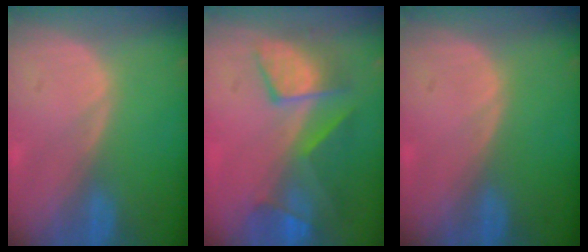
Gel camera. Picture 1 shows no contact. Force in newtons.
{"total": 9.3, "press": 8.4, "slide": 4.0}
{"total": 0.0}